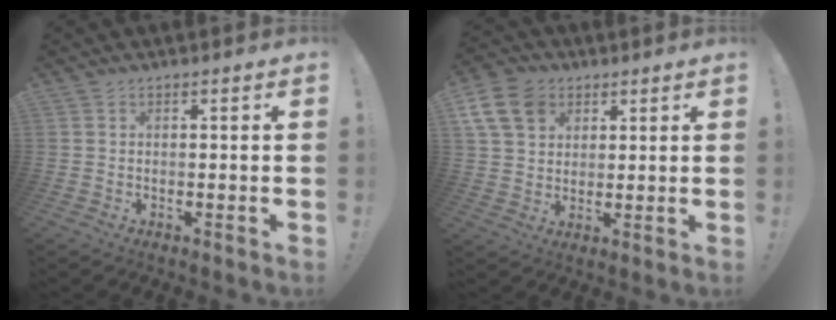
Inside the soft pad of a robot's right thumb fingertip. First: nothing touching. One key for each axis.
{"total": 11.7, "fx": 5.3, "fy": 8.9, "fz": 5.4, "tx": -0.099, "ty": -0.020, "tz": 0.108}